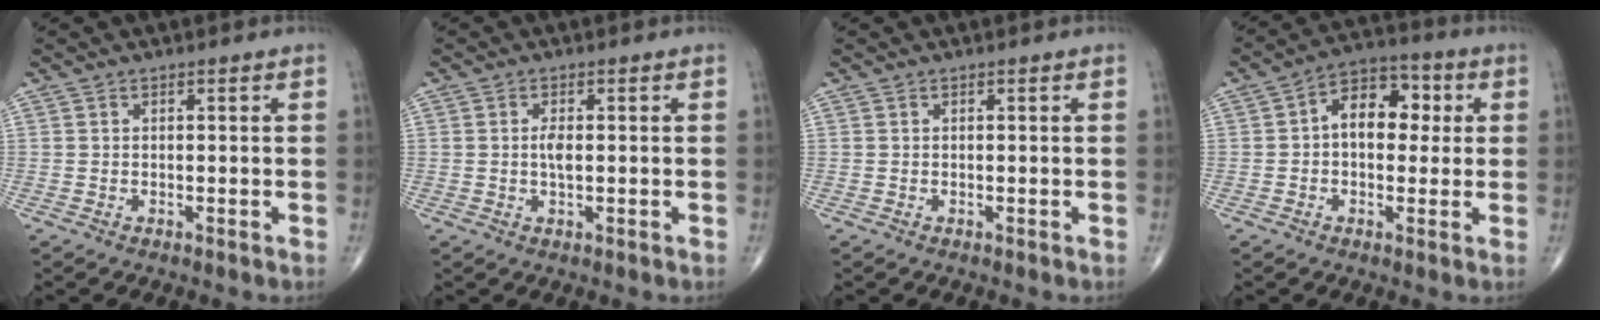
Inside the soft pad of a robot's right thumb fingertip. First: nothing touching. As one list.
[{"total": 2.3, "force": [0.1, 0.9, 2.1], "torque": [-0.040, -0.001, 0.001]}, {"total": 0.0}, {"total": 10.5, "force": [1.3, 6.9, 7.7], "torque": [-0.084, 0.025, 0.012]}]